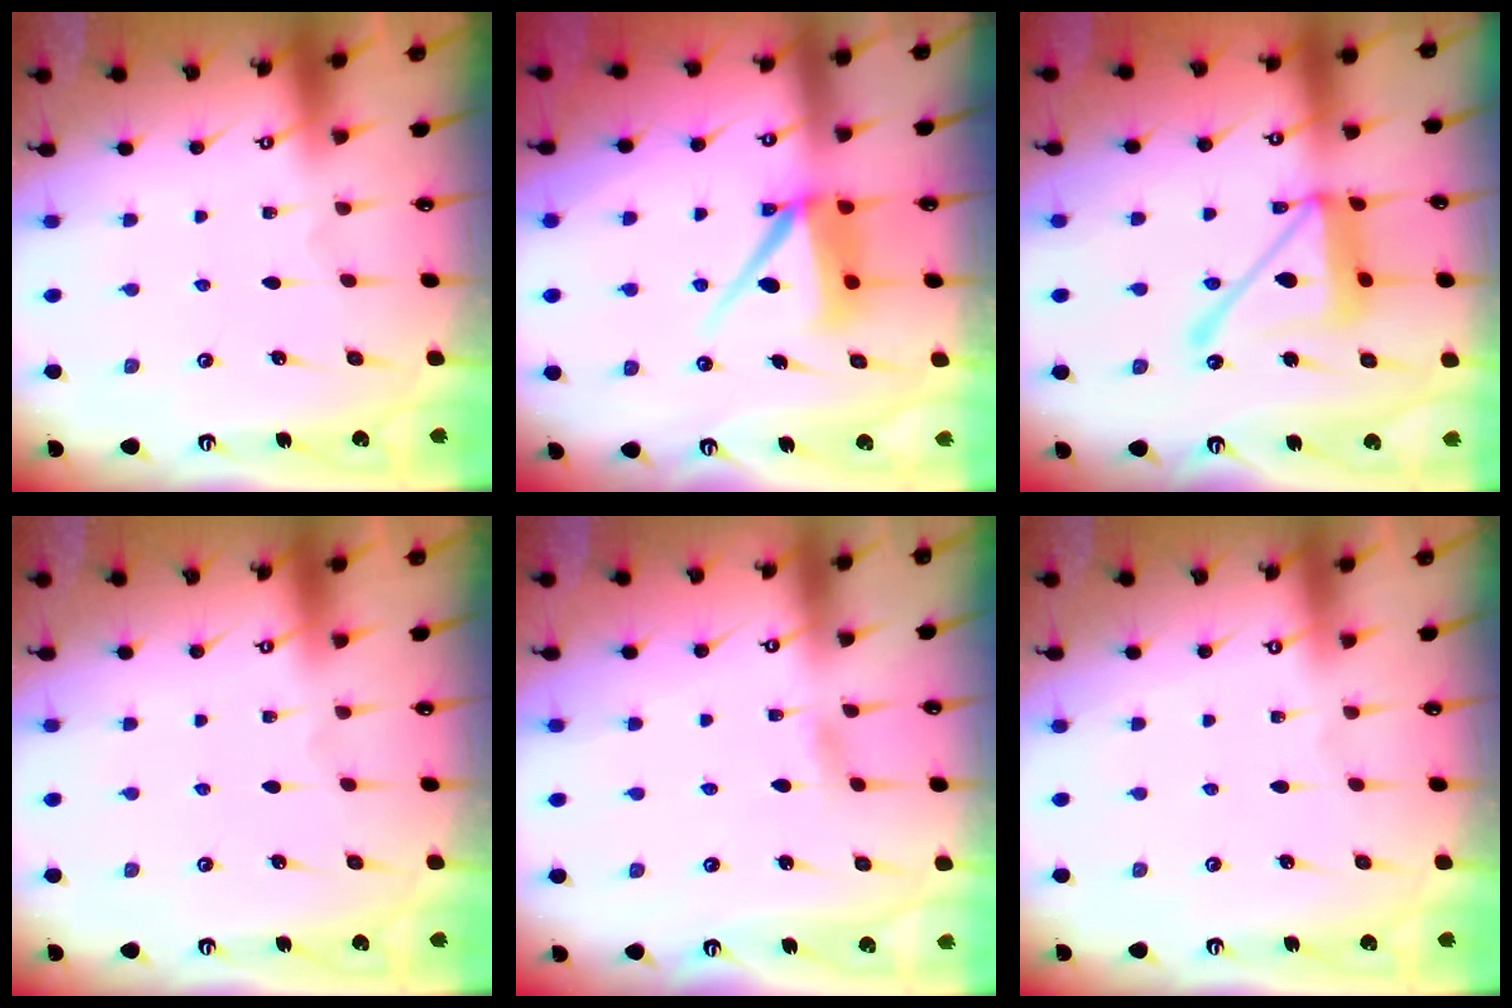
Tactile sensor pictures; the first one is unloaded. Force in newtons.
{"total": 8.6, "press": 8.5, "slide": 1.2}
{"total": 17.0, "press": 16.9, "slide": 1.6}
{"total": 0.0}
{"total": 2.4, "press": 2.4, "slide": 0.3}
{"total": 0.6, "press": 0.5, "slide": 0.4}